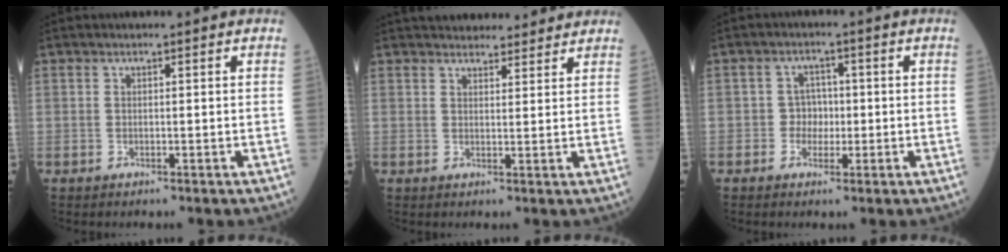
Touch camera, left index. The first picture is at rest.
{"total": 9.0, "force": [8.2, 2.7, 2.3], "torque": [-0.019, 0.017, 0.102]}
{"total": 3.2, "force": [-0.9, 2.9, 1.0], "torque": [-0.011, 0.006, -0.017]}